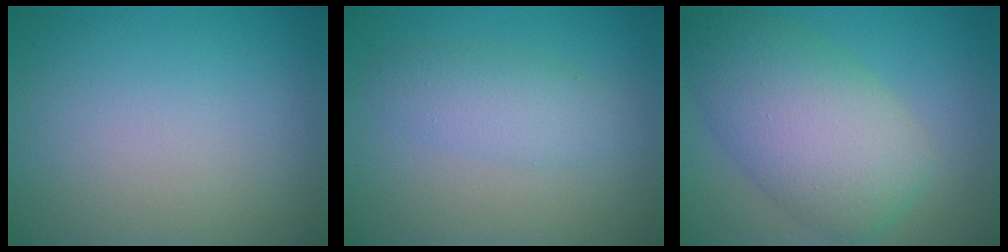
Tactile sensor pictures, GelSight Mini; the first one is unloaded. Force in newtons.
{"total": 2.8, "press": 2.8, "slide": 0.1}
{"total": 8.3, "press": 8.3, "slide": 0.2}